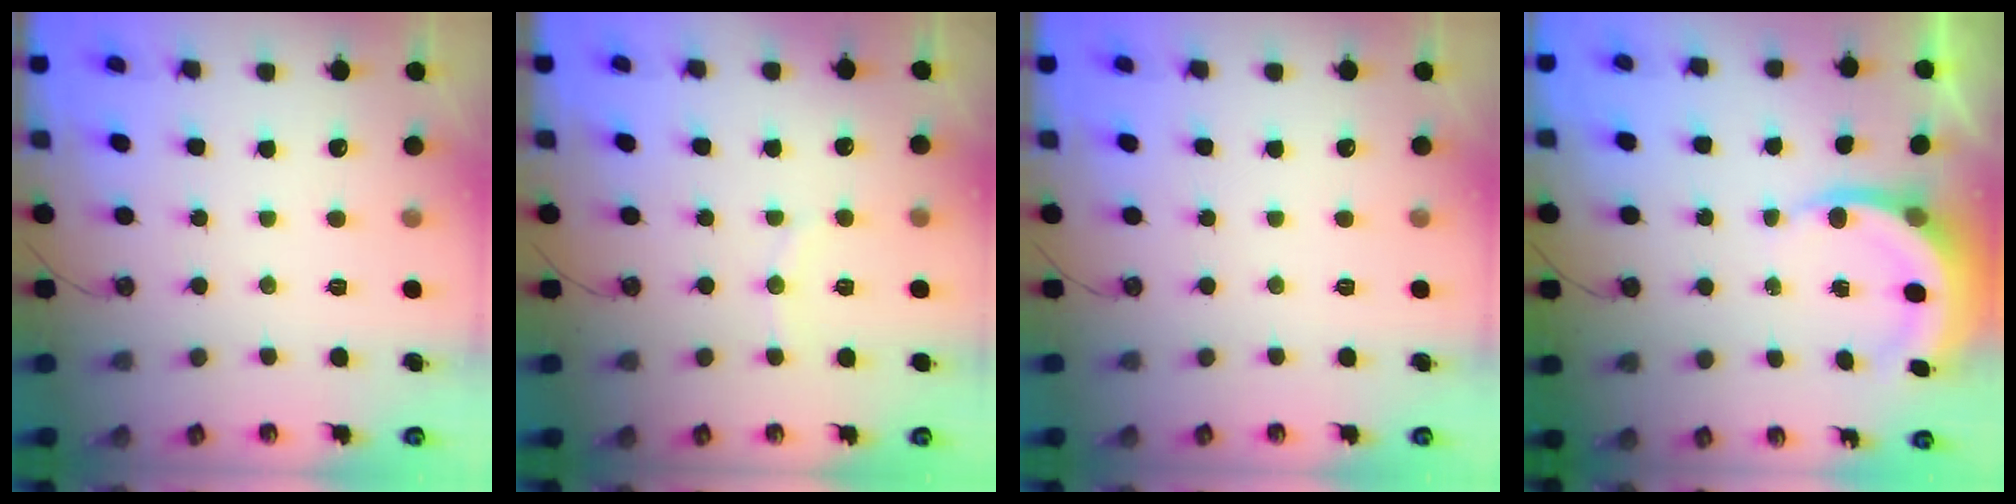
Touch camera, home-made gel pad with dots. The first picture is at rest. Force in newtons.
{"total": 4.5, "press": 4.4, "slide": 0.9}
{"total": 0.0}
{"total": 4.9, "press": 4.9, "slide": 0.3}